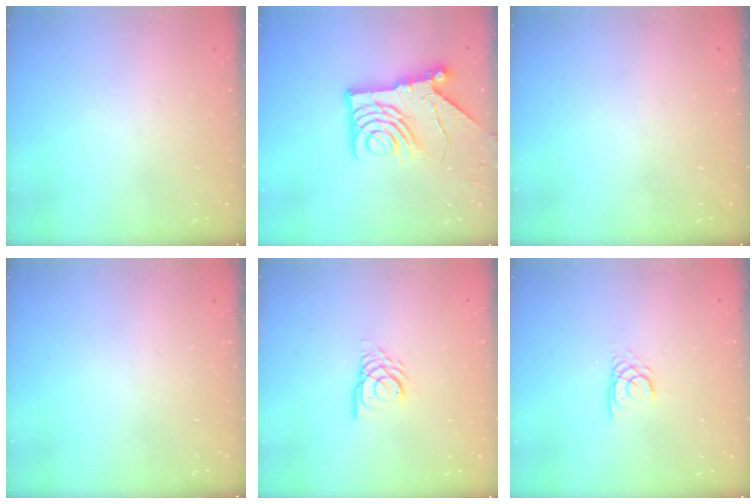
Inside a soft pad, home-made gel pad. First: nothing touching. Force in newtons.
{"total": 14.8, "press": 14.7, "slide": 1.3}
{"total": 0.0}
{"total": 0.0}
{"total": 7.5, "press": 7.5, "slide": 0.7}
{"total": 2.4, "press": 2.4, "slide": 0.2}